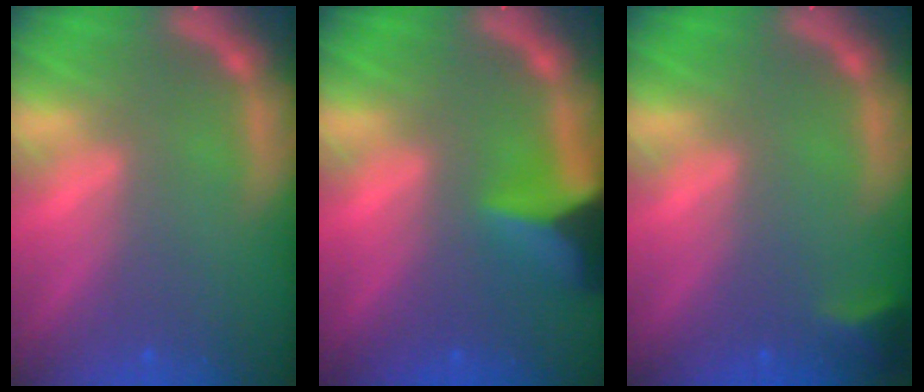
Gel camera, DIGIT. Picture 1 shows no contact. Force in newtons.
{"total": 6.0}
{"total": 1.9}